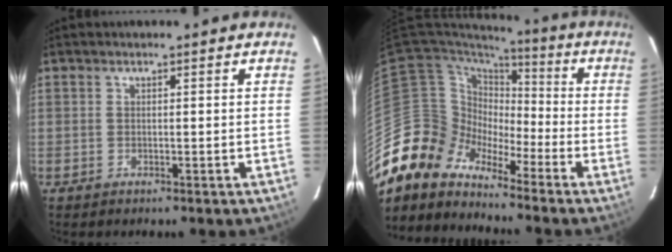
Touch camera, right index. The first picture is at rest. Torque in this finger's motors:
{"motor_torque": [-0.22, -1.07, 0.06, -0.21]}